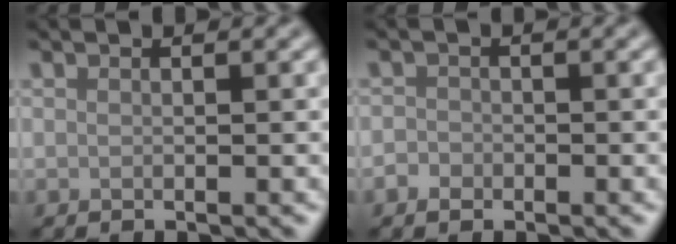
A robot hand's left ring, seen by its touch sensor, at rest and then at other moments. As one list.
[{"total": 1.2, "force": [-0.6, 1.0, 0.2], "torque": [0.003, 0.001, -0.013]}]